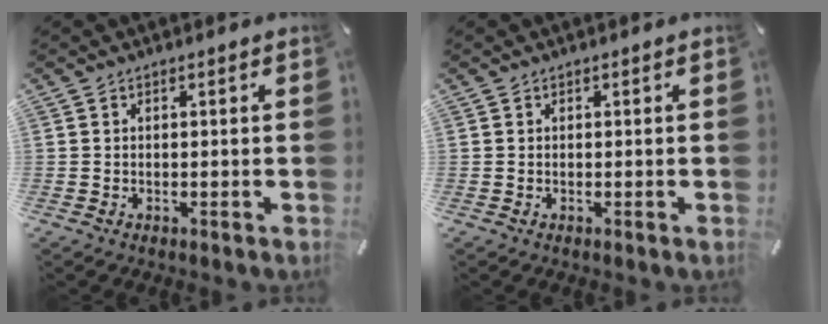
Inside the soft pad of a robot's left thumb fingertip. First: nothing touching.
{"total": 0.0}